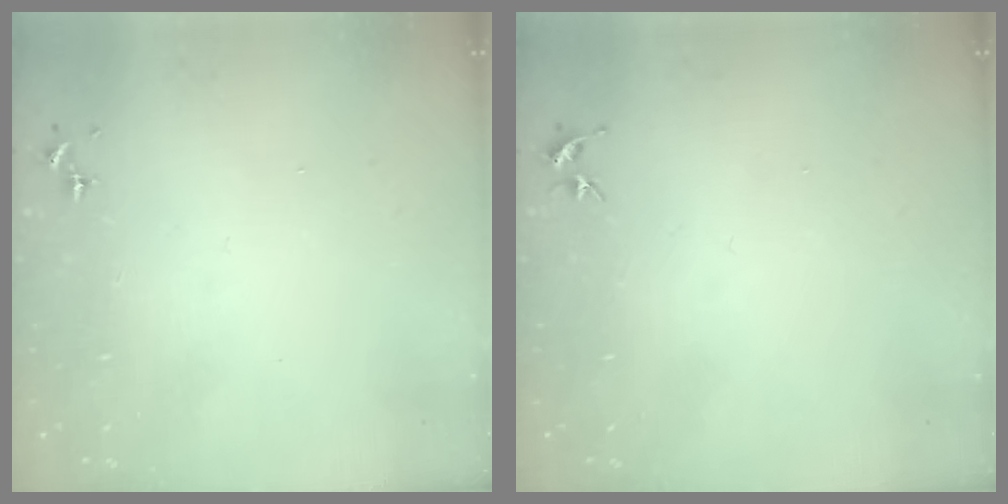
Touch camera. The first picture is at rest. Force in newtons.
{"total": 3.3, "press": 3.3, "slide": 0.4}